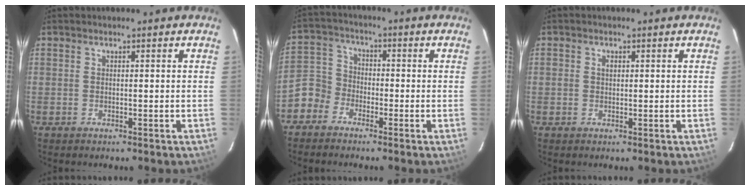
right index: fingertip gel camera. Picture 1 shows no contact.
{"total": 6.1, "force": [-3.7, 4.7, 0.9], "torque": [-0.021, 0.023, -0.088]}
{"total": 1.1, "force": [0.2, 0.9, 0.6], "torque": [-0.009, 0.004, 0.002]}